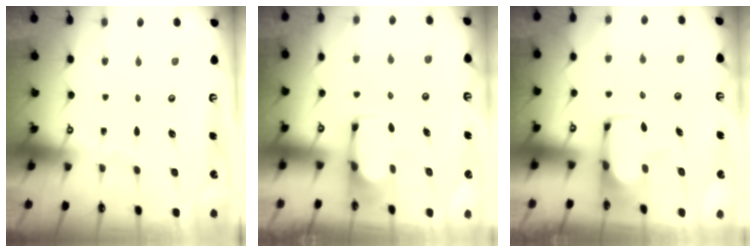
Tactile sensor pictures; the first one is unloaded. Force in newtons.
{"total": 1.8, "press": 1.7, "slide": 0.5}
{"total": 2.2, "press": 2.2, "slide": 0.5}